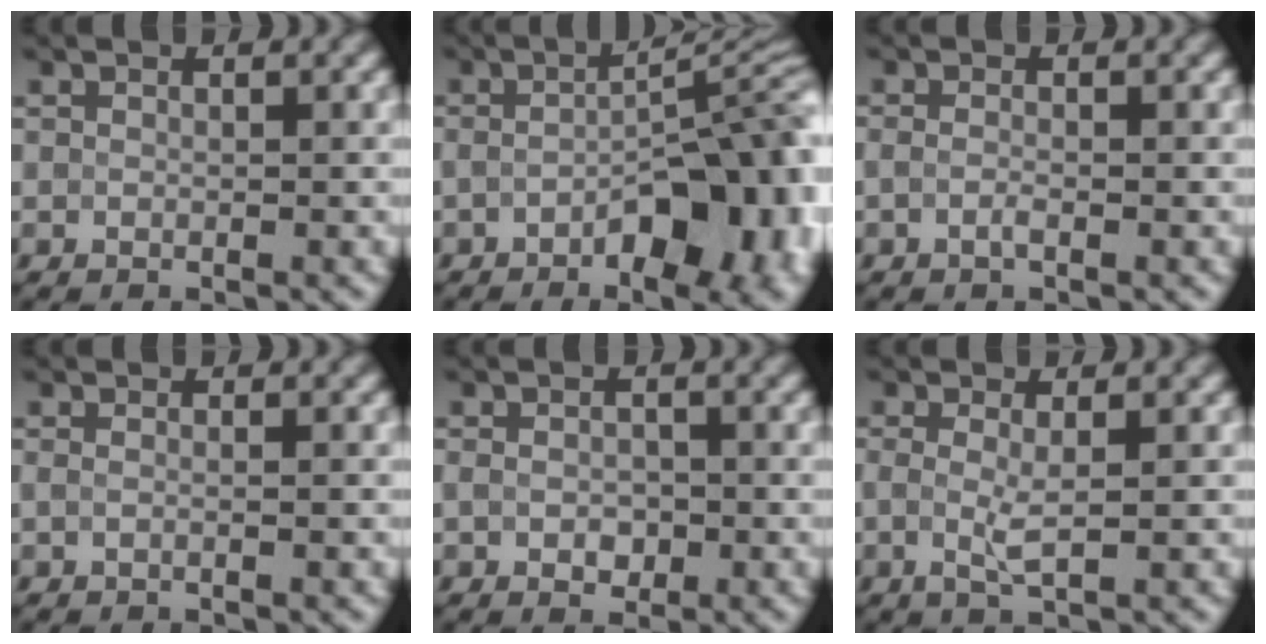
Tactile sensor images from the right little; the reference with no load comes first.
{"total": 9.8, "force": [-2.6, 3.6, 8.7], "torque": [-0.114, -0.001, -0.037]}
{"total": 0.8, "force": [-0.4, 0.2, 0.6], "torque": [-0.013, -0.005, -0.008]}
{"total": 1.1, "force": [-0.1, 0.6, 0.9], "torque": [-0.004, -0.007, -0.012]}
{"total": 1.8, "force": [-0.5, 1.2, 1.2], "torque": [-0.028, -0.002, -0.007]}
{"total": 1.7, "force": [-0.1, 0.2, 1.6], "torque": [-0.038, -0.005, 0.001]}